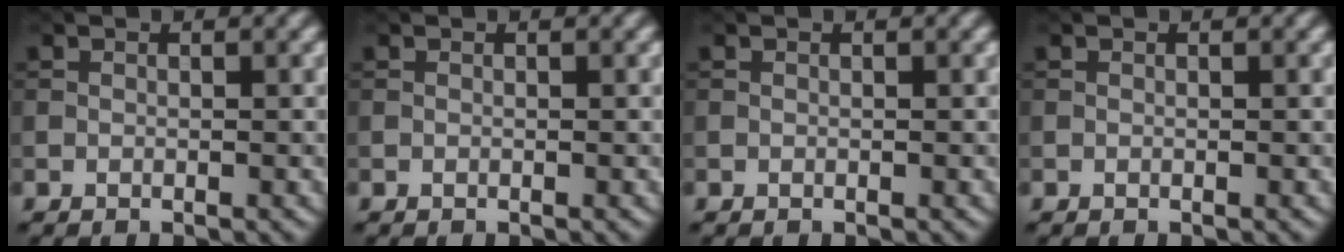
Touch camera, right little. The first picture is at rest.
{"total": 0.0}
{"total": 0.0}
{"total": 0.0}